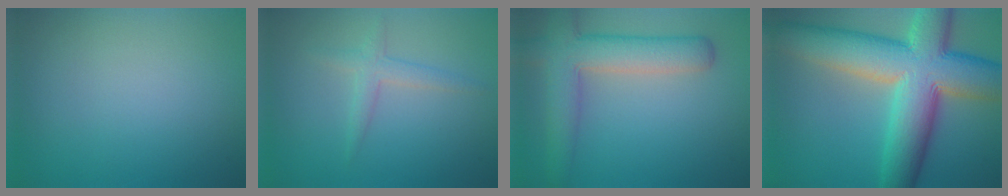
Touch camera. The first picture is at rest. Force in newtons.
{"total": 2.3, "press": 2.3, "slide": 0.1}
{"total": 6.1, "press": 6.1, "slide": 0.5}
{"total": 13.6, "press": 13.5, "slide": 0.7}